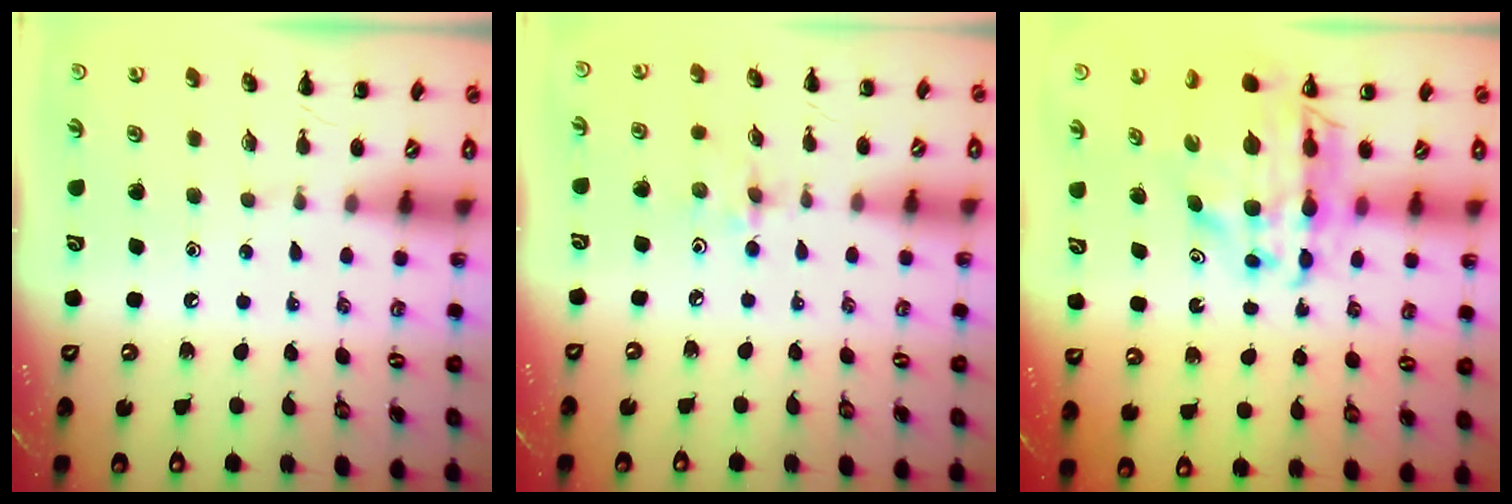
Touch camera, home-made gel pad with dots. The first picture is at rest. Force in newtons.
{"total": 2.2, "press": 2.1, "slide": 0.6}
{"total": 13.2, "press": 12.7, "slide": 3.7}